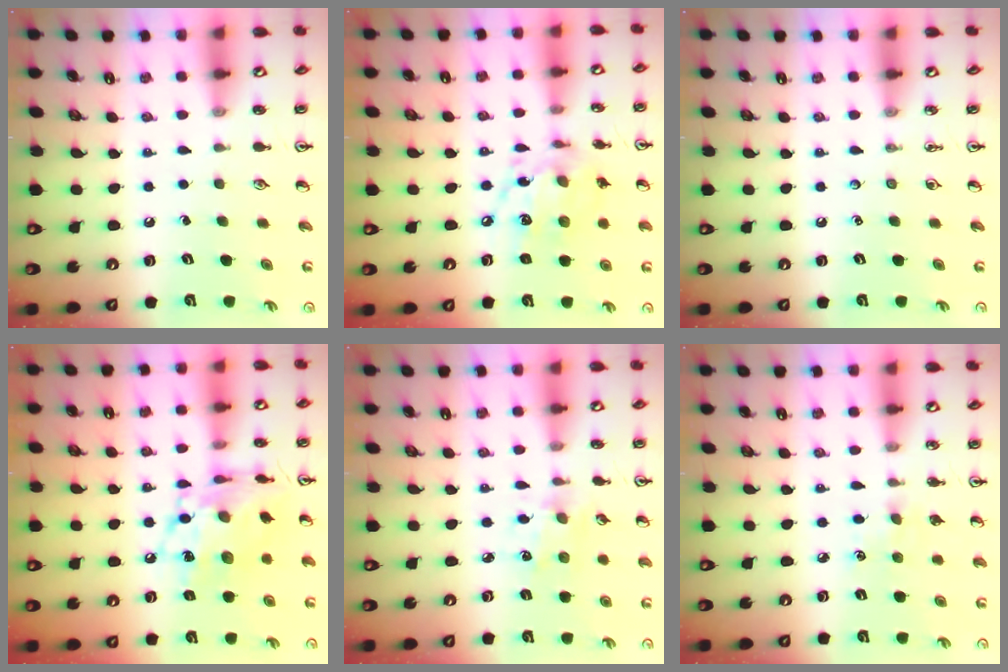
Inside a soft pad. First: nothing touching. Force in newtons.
{"total": 11.7, "press": 11.7, "slide": 0.7}
{"total": 0.0}
{"total": 14.3, "press": 14.3, "slide": 1.0}
{"total": 2.3, "press": 2.3, "slide": 0.4}
{"total": 5.2, "press": 5.2, "slide": 0.7}